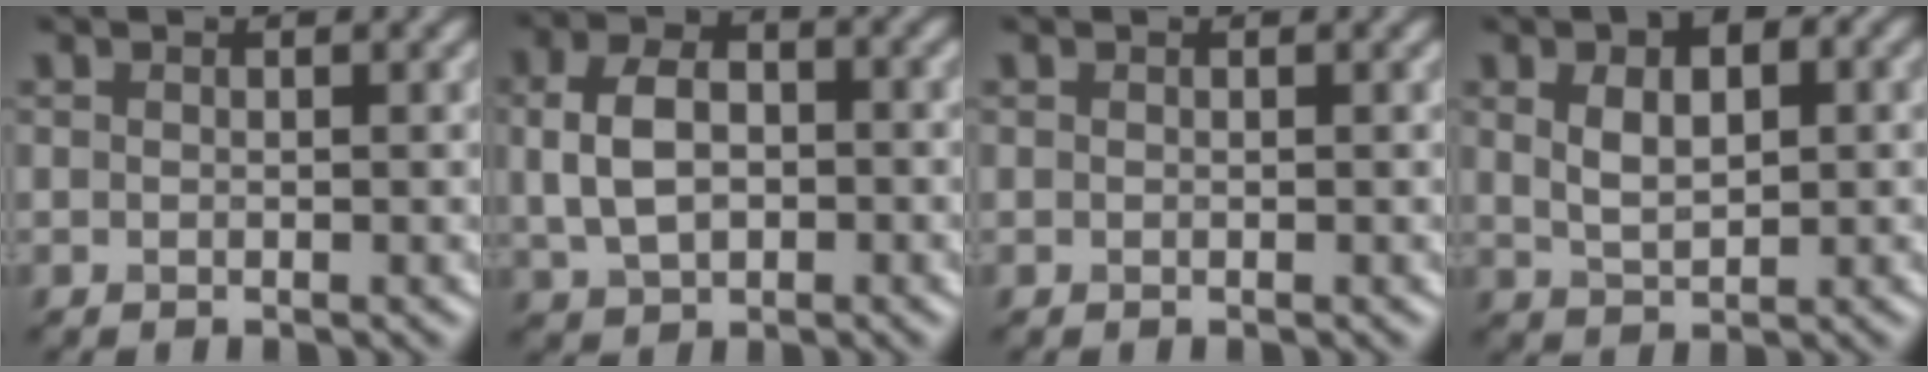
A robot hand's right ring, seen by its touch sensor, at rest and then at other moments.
{"total": 5.6, "force": [0.1, 3.8, 4.2], "torque": [-0.088, 0.006, 0.000]}
{"total": 0.0}
{"total": 6.0, "force": [1.9, 3.3, 4.6], "torque": [-0.071, 0.010, 0.028]}